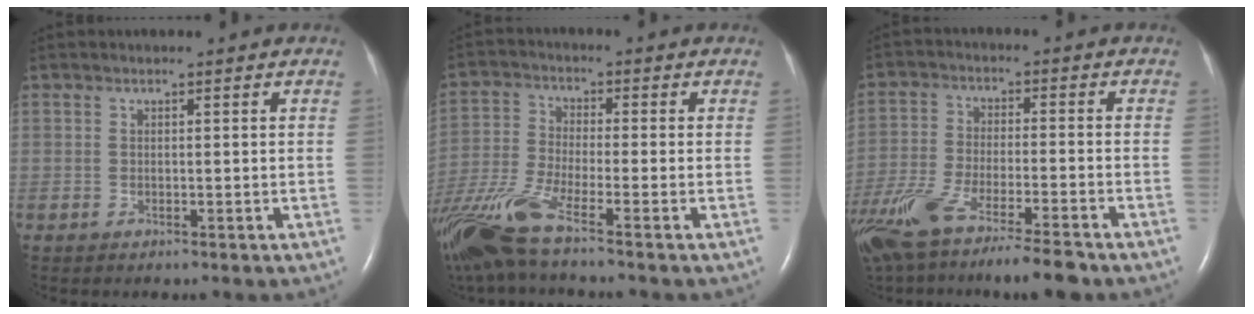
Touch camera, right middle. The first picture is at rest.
{"total": 12.0, "force": [-8.6, 0.5, 8.4], "torque": [-0.187, -0.027, -0.170]}
{"total": 16.1, "force": [-12.4, 1.8, 10.2], "torque": [-0.206, -0.046, -0.214]}